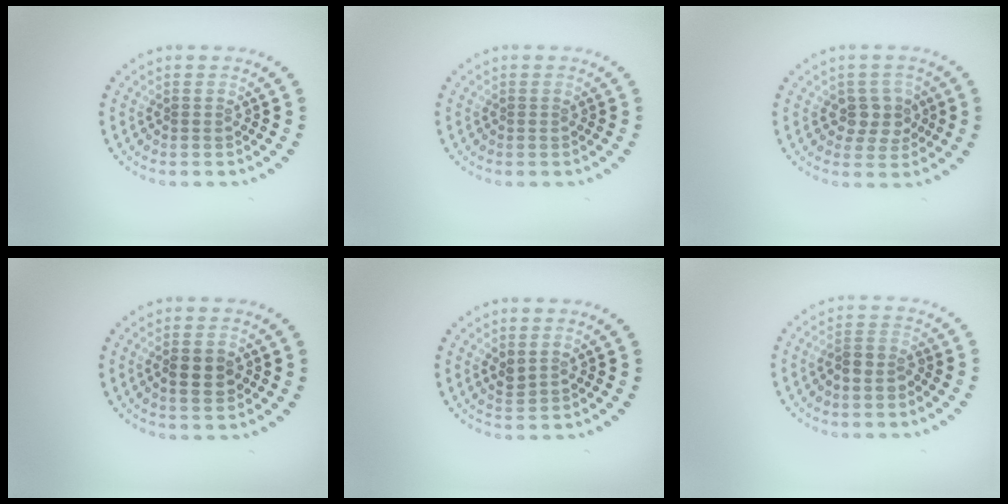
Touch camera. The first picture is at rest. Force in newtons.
{"total": 0.0}
{"total": 2.6, "press": 2.5, "slide": 0.9}
{"total": 2.5, "press": 2.5, "slide": 0.2}
{"total": 1.1, "press": 1.0, "slide": 0.4}
{"total": 1.9, "press": 1.5, "slide": 1.1}